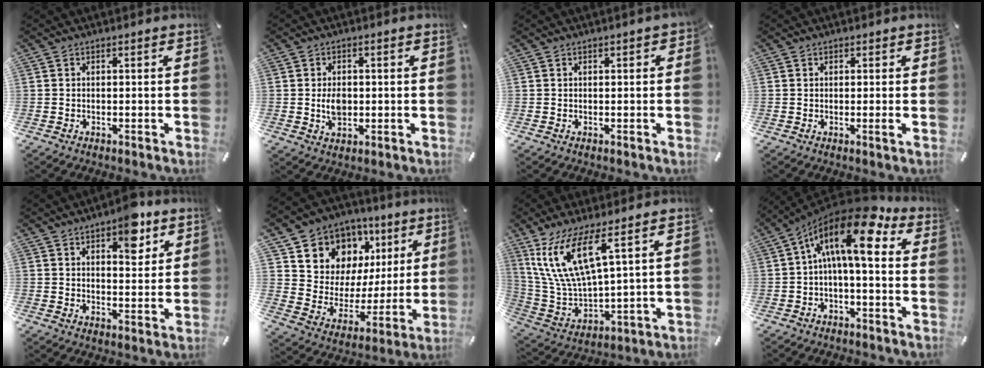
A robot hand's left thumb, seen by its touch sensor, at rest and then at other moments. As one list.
[{"total": 4.4, "force": [0.0, 3.1, 3.0], "torque": [-0.057, -0.006, -0.008]}, {"total": 0.9, "force": [0.1, 0.5, 0.7], "torque": [-0.013, 0.005, 0.001]}, {"total": 1.3, "force": [0.1, 0.2, 1.3], "torque": [-0.015, -0.007, -0.001]}, {"total": 9.2, "force": [5.5, 4.6, 5.7], "torque": [-0.053, -0.029, 0.088]}, {"total": 10.3, "force": [5.7, 8.5, 0.8], "torque": [-0.021, -0.069, 0.108]}, {"total": 15.2, "force": [8.5, 5.1, 11.6], "torque": [-0.278, -0.030, 0.146]}, {"total": 16.4, "force": [5.0, 5.7, 14.6], "torque": [-0.273, -0.031, 0.076]}]